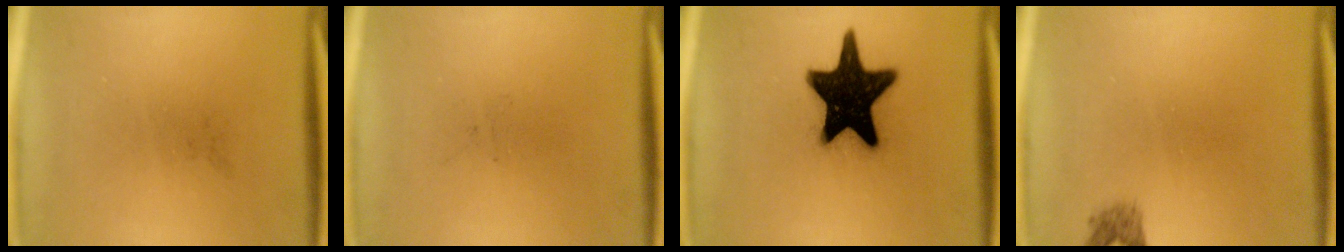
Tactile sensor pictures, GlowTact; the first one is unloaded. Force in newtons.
{"total": 0.0}
{"total": 19.4}
{"total": 1.4}